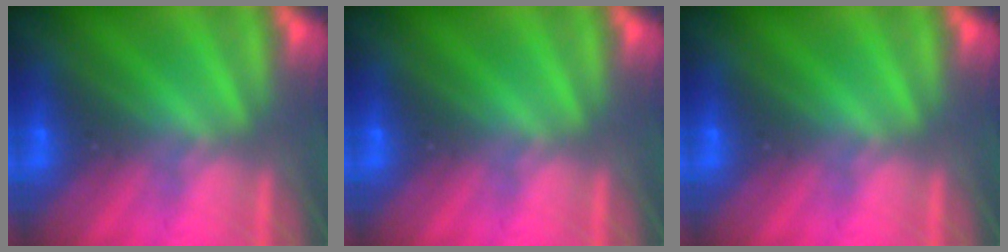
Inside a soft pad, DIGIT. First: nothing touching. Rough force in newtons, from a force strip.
{"total": 0.0}
{"total": 0.0}